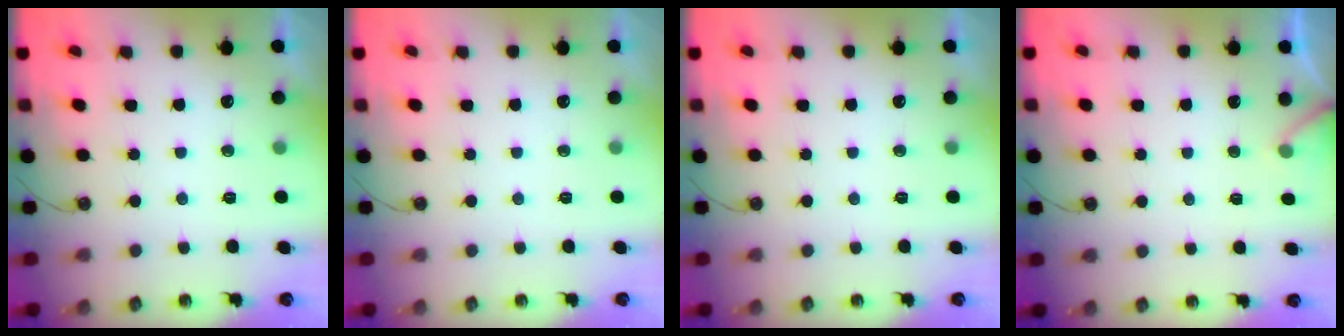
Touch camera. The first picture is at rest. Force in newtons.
{"total": 0.0}
{"total": 0.0}
{"total": 4.4, "press": 4.4, "slide": 0.2}